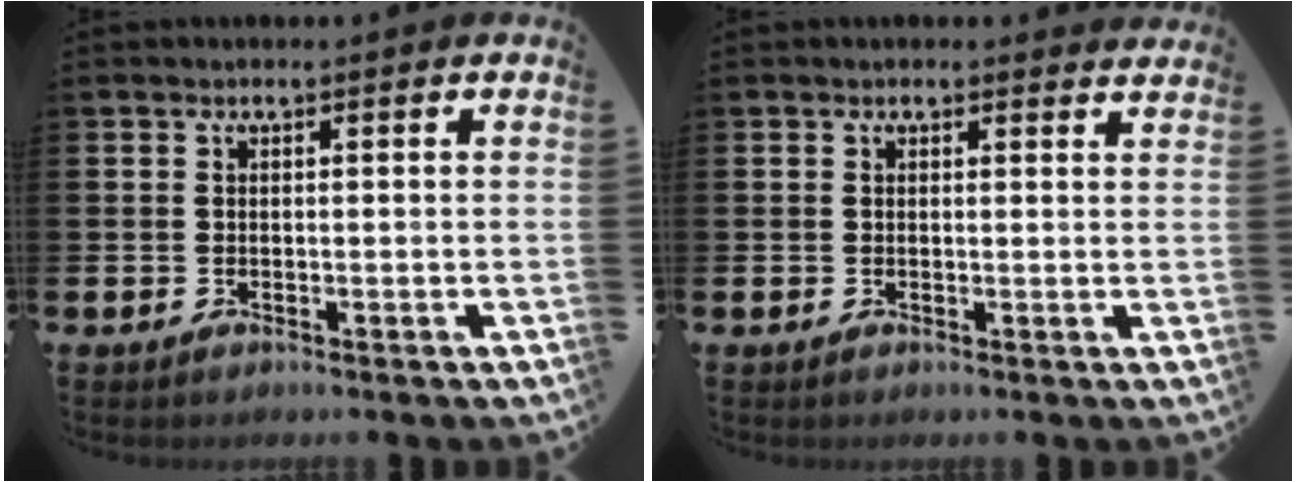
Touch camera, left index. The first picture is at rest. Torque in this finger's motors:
{"motor_torque": [1.01, -1.12, 0.10, 0.01]}